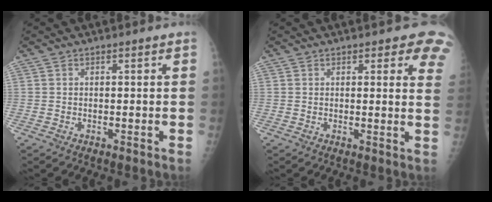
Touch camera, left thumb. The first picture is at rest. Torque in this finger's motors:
{"motor_torque": [0.11, 0.21, 0.18, -0.03, 0.04]}